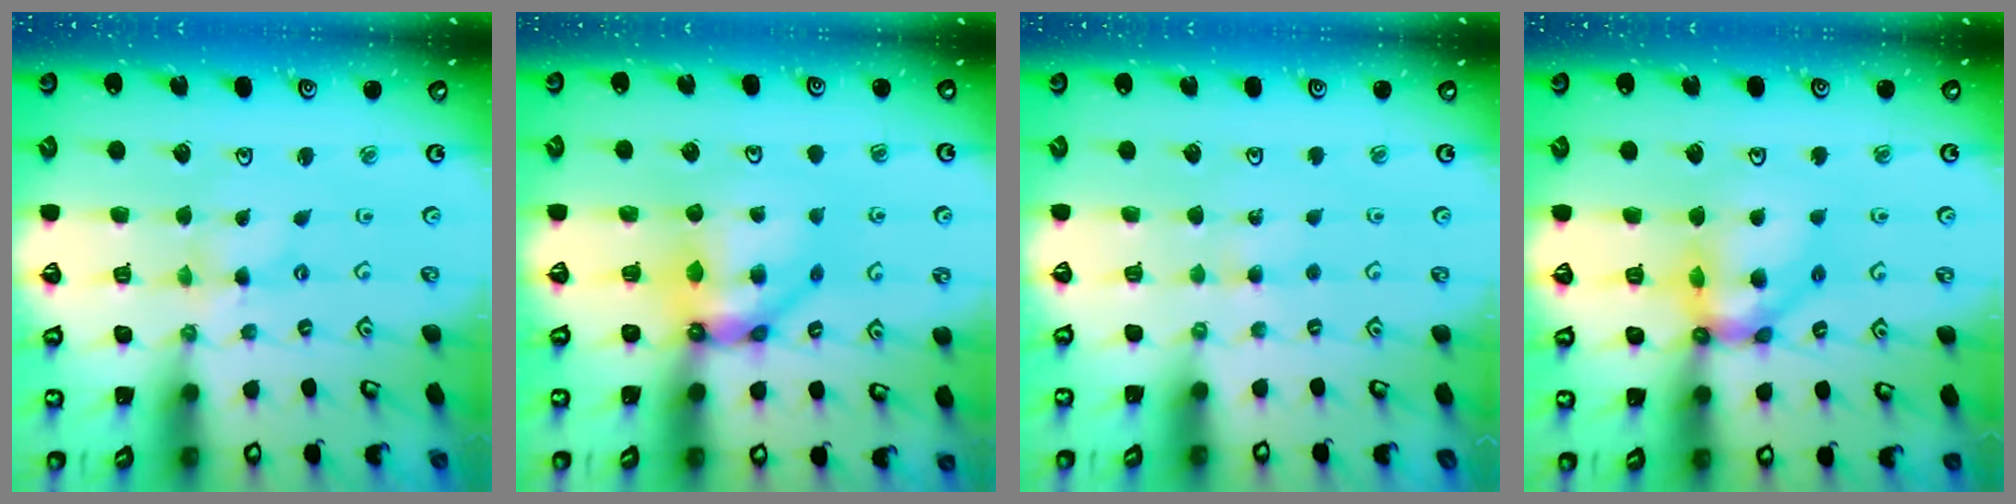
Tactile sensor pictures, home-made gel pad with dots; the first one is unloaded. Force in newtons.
{"total": 9.3, "press": 9.2, "slide": 1.0}
{"total": 3.2, "press": 3.2, "slide": 0.4}
{"total": 12.0, "press": 11.9, "slide": 1.6}